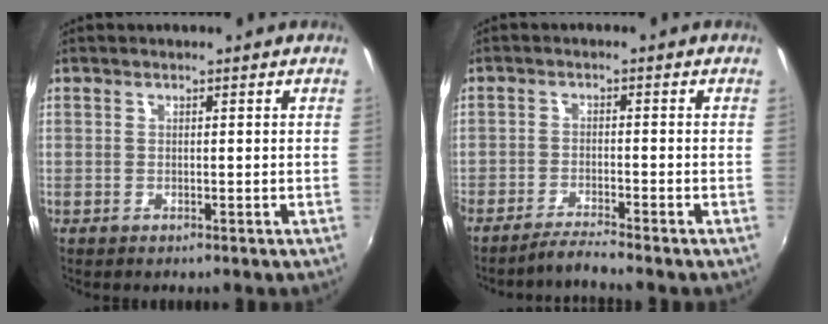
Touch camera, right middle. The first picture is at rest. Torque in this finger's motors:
{"motor_torque": [1.11, -1.03, 0.67, 0.21]}